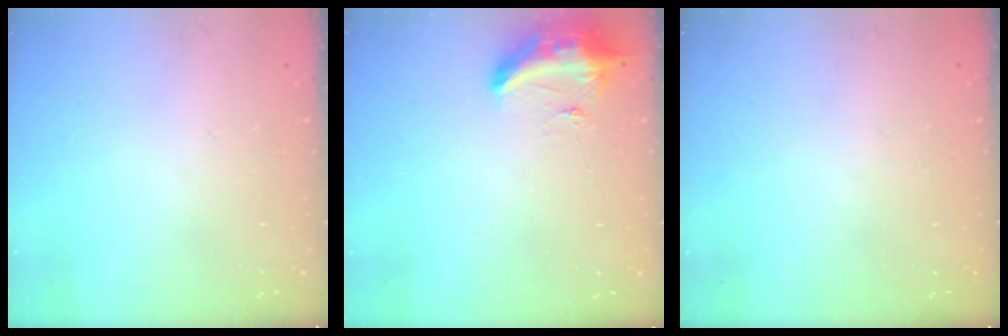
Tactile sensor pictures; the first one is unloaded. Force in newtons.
{"total": 9.6, "press": 9.4, "slide": 1.9}
{"total": 0.0}